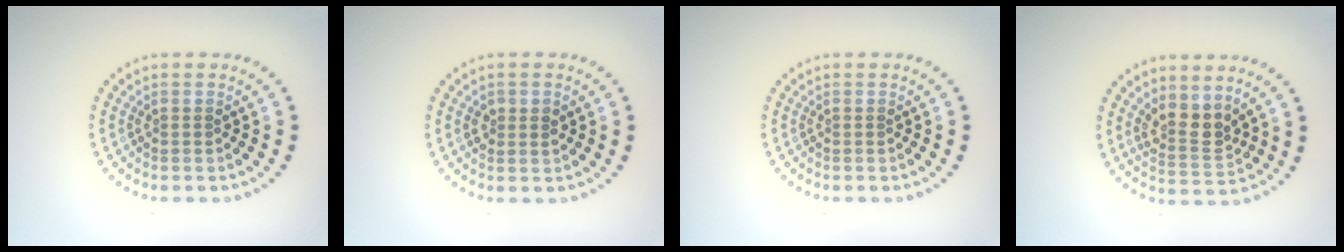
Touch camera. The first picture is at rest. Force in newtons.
{"total": 1.5, "press": 1.5, "slide": 0.2}
{"total": 0.0}
{"total": 2.7, "press": 2.3, "slide": 1.5}